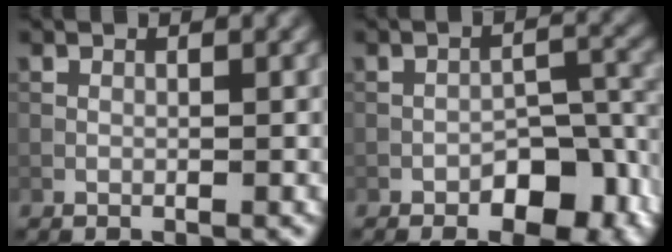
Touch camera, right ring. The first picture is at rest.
{"total": 7.6, "force": [-4.3, 3.8, 5.0], "torque": [-0.060, 0.008, -0.062]}